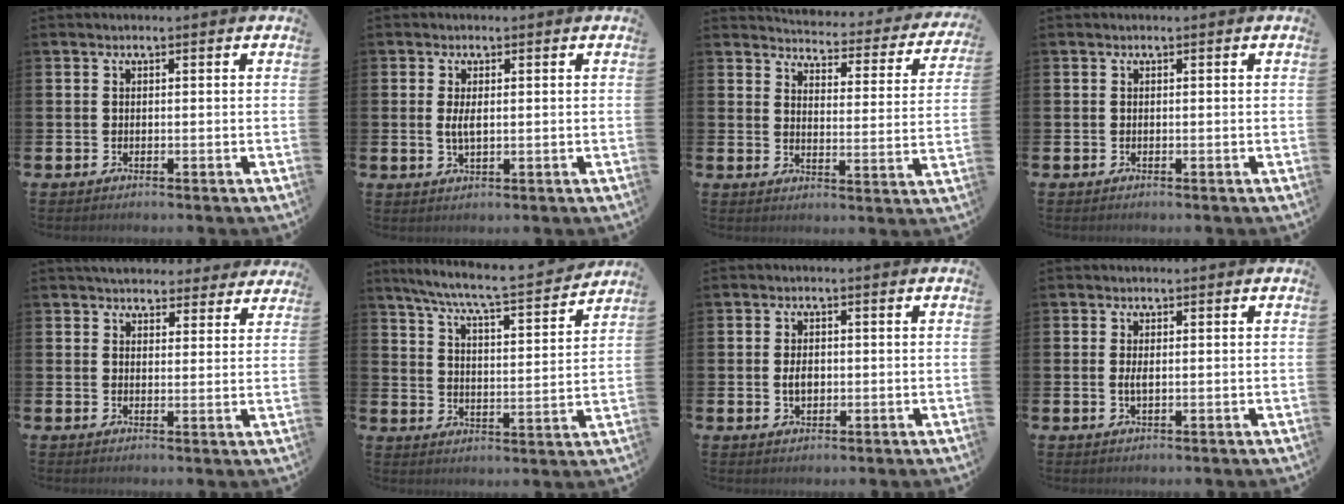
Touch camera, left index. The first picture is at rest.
{"total": 2.4, "force": [0.4, 0.9, 2.2], "torque": [-0.043, 0.002, 0.005]}
{"total": 3.8, "force": [3.7, 0.8, 0.6], "torque": [-0.029, -0.038, 0.054]}
{"total": 0.0}
{"total": 4.9, "force": [4.6, 1.6, 0.3], "torque": [-0.013, -0.027, 0.083]}
{"total": 7.5, "force": [6.9, 0.0, 3.0], "torque": [-0.087, -0.052, 0.116]}
{"total": 2.4, "force": [0.0, 1.6, 1.8], "torque": [-0.027, 0.002, -0.003]}
{"total": 1.4, "force": [0.1, 0.5, 1.3], "torque": [-0.024, 0.001, 0.001]}